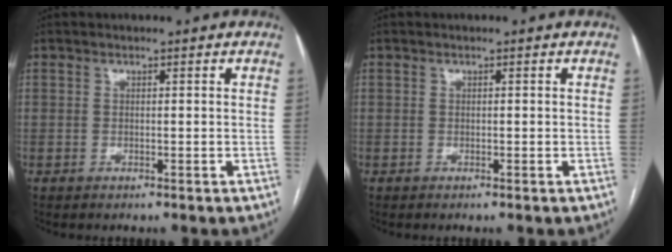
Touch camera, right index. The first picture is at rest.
{"total": 0.0}